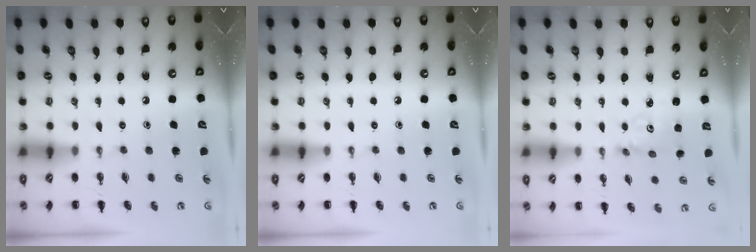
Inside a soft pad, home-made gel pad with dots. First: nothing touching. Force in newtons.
{"total": 0.0}
{"total": 2.5, "press": 2.4, "slide": 0.4}